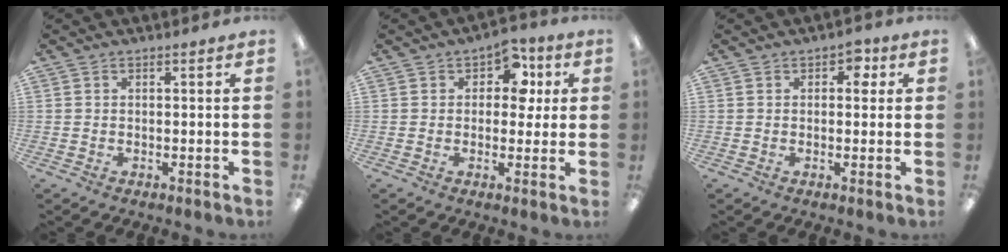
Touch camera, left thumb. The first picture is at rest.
{"total": 8.5, "force": [3.0, 5.8, 5.4], "torque": [-0.059, -0.002, 0.048]}
{"total": 3.1, "force": [1.0, 2.1, 2.1], "torque": [-0.019, -0.001, 0.012]}